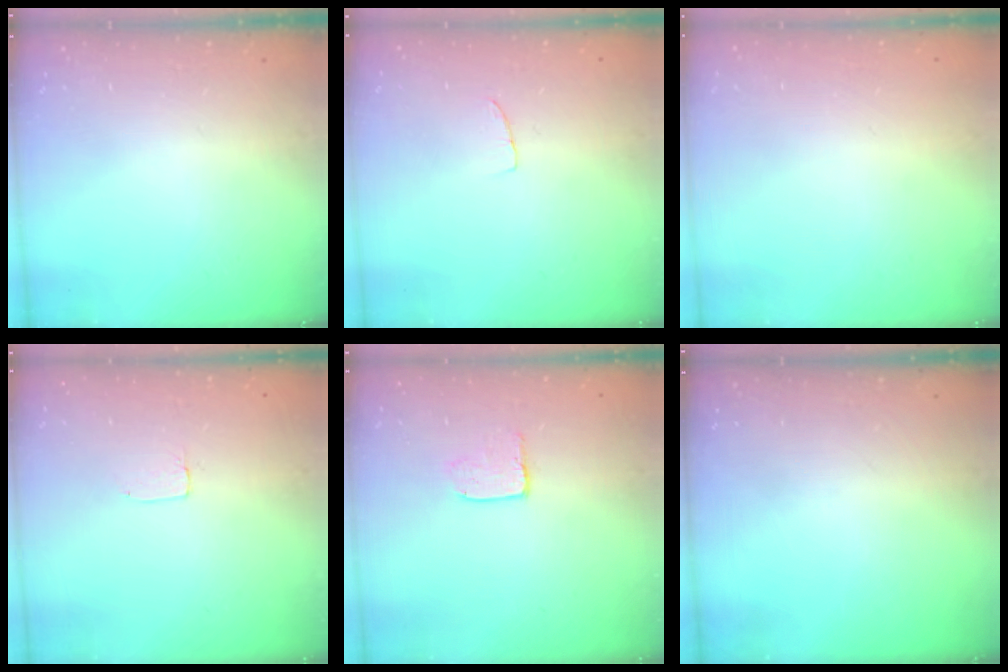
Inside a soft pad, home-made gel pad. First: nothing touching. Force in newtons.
{"total": 3.5, "press": 3.5, "slide": 0.2}
{"total": 0.0}
{"total": 2.0, "press": 2.0, "slide": 0.0}
{"total": 3.9, "press": 3.9, "slide": 0.1}
{"total": 0.0}